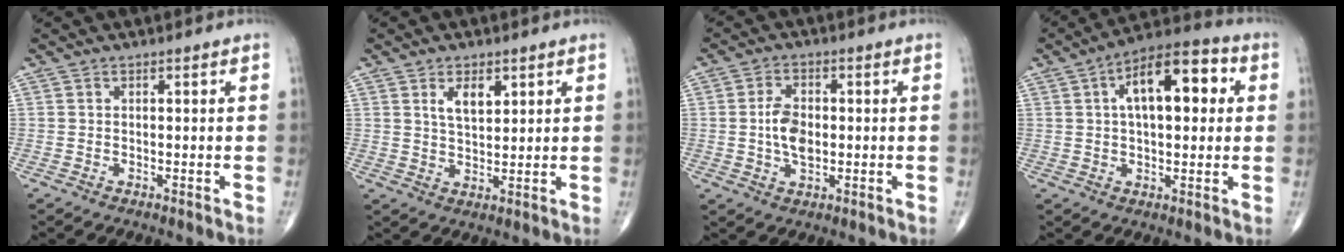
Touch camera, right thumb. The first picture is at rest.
{"total": 5.0, "force": [2.3, 2.5, 3.6], "torque": [-0.049, -0.017, 0.042]}
{"total": 6.3, "force": [-0.2, 3.7, 5.1], "torque": [-0.091, 0.000, -0.004]}
{"total": 14.6, "force": [3.4, 6.9, 12.4], "torque": [-0.171, 0.023, 0.046]}